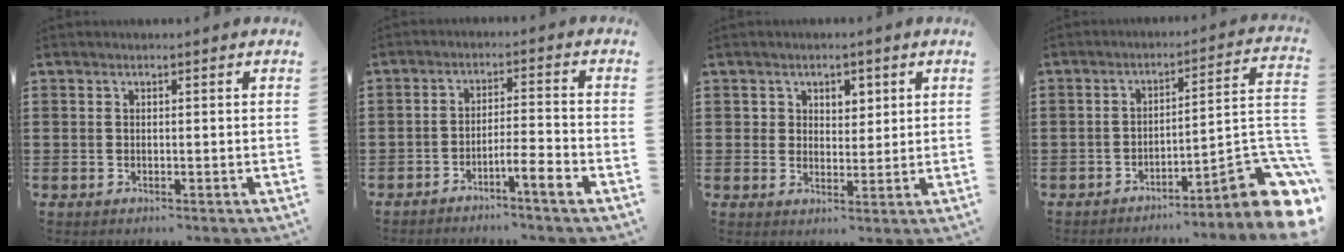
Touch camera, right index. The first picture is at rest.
{"total": 4.6, "force": [-3.5, 0.0, 3.0], "torque": [-0.052, -0.002, -0.064]}
{"total": 2.8, "force": [1.7, 2.2, 0.5], "torque": [-0.021, 0.013, 0.029]}
{"total": 7.9, "force": [-4.8, 1.6, 6.1], "torque": [-0.077, -0.009, -0.092]}